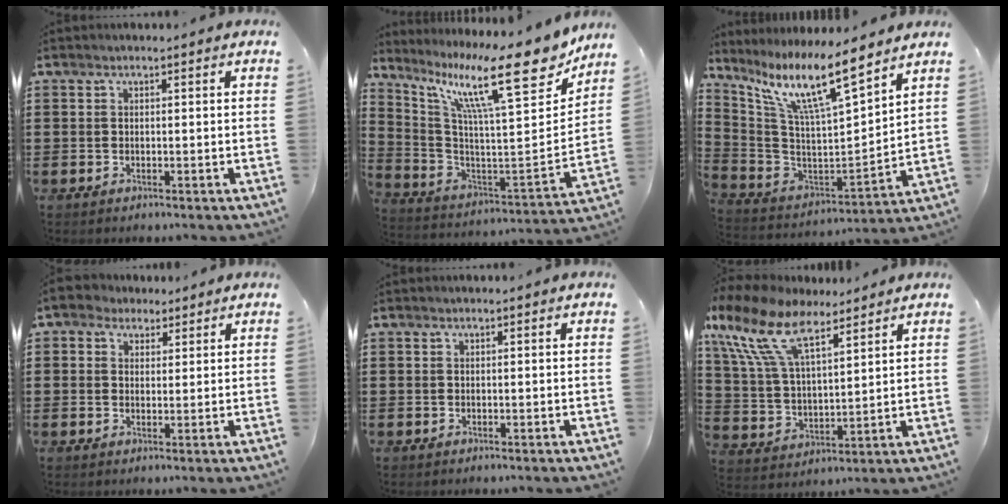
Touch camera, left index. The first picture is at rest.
{"total": 17.2, "force": [11.5, 2.2, 12.7], "torque": [-0.243, -0.073, 0.179]}
{"total": 12.1, "force": [8.7, 1.5, 8.3], "torque": [-0.182, -0.058, 0.144]}
{"total": 2.7, "force": [1.6, 2.1, 0.4], "torque": [-0.020, 0.012, 0.029]}
{"total": 0.0}
{"total": 13.4, "force": [9.0, 5.4, 8.2], "torque": [-0.199, -0.021, 0.164]}